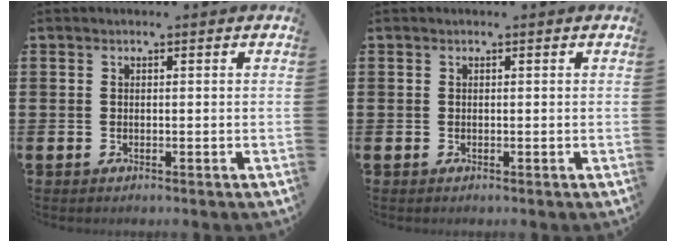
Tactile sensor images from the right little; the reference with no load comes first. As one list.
[{"total": 0.0}]